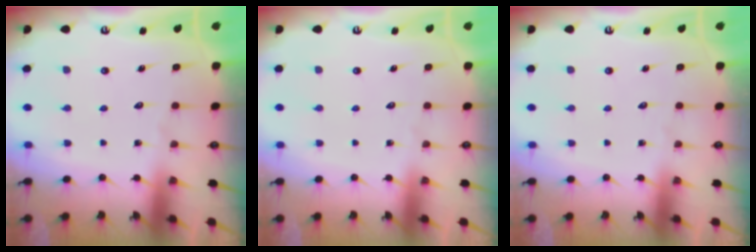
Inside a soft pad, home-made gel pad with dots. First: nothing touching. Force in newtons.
{"total": 0.0}
{"total": 0.0}